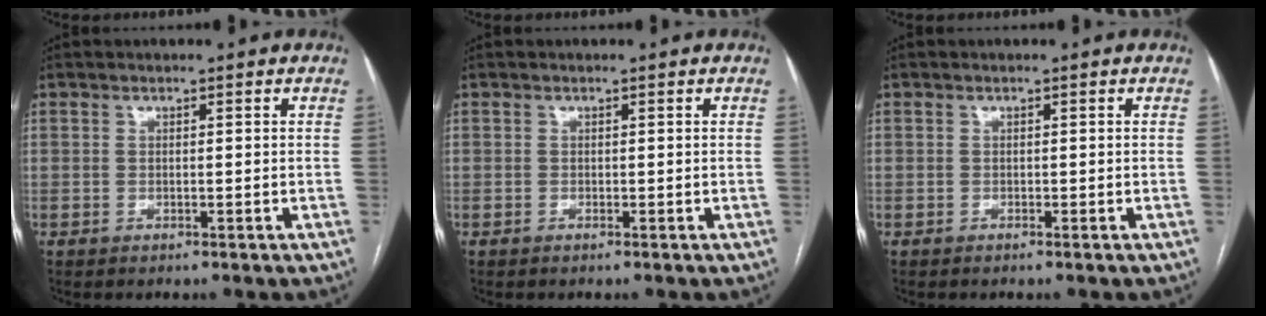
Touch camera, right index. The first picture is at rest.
{"total": 0.0}
{"total": 0.0}